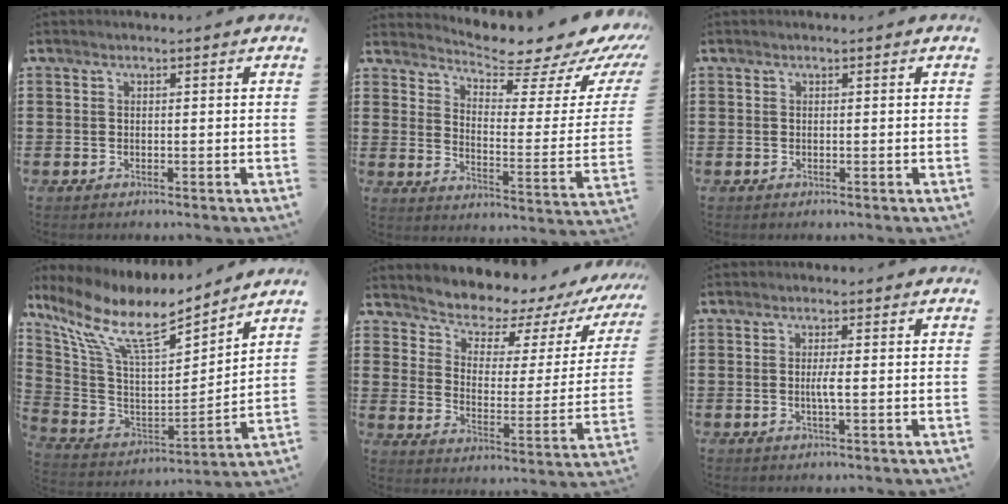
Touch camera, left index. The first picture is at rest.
{"total": 5.4, "force": [4.9, 0.9, 2.1], "torque": [-0.045, -0.052, 0.078]}
{"total": 0.0}
{"total": 11.1, "force": [8.1, 2.7, 7.0], "torque": [-0.168, -0.052, 0.139]}
{"total": 5.3, "force": [5.0, 1.8, 0.6], "torque": [-0.038, -0.050, 0.081]}
{"total": 1.8, "force": [-0.1, -0.1, 1.8], "torque": [-0.034, -0.003, -0.003]}